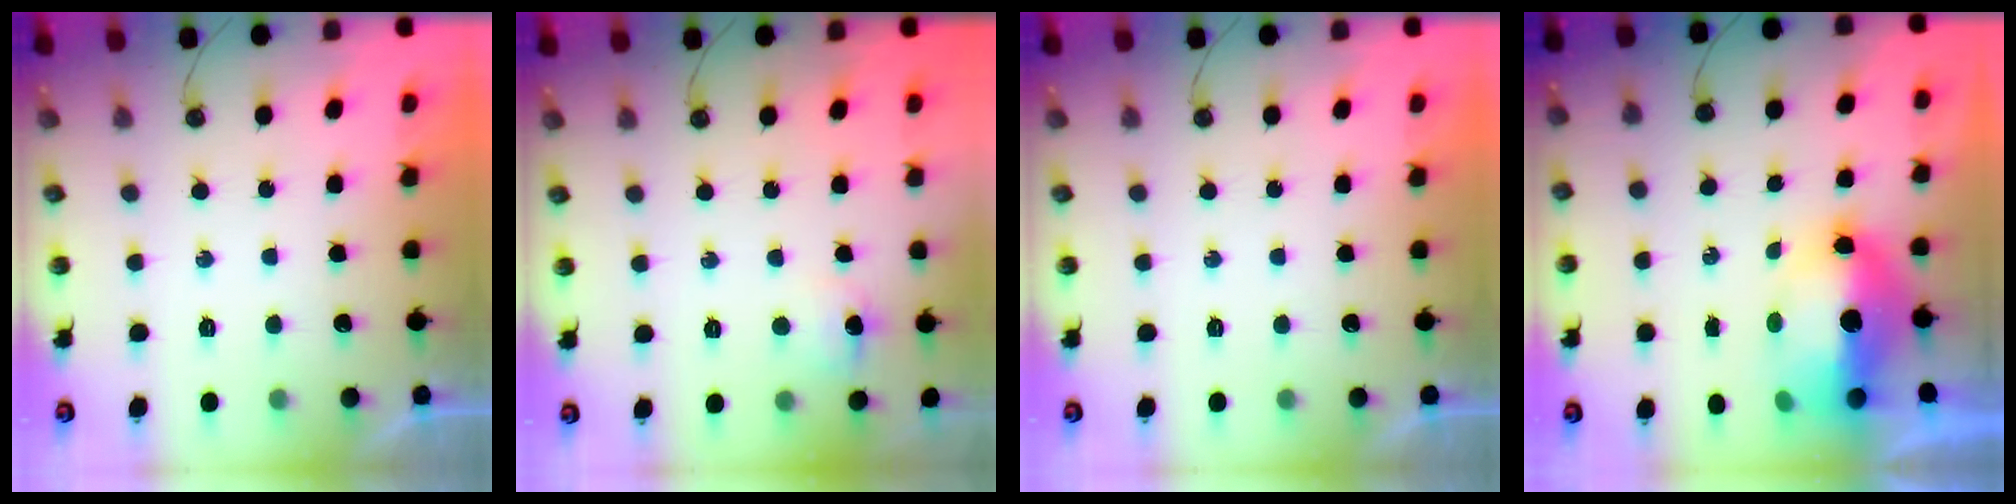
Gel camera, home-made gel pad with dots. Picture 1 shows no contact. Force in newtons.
{"total": 6.3, "press": 4.9, "slide": 3.9}
{"total": 0.0}
{"total": 12.3, "press": 12.1, "slide": 1.9}